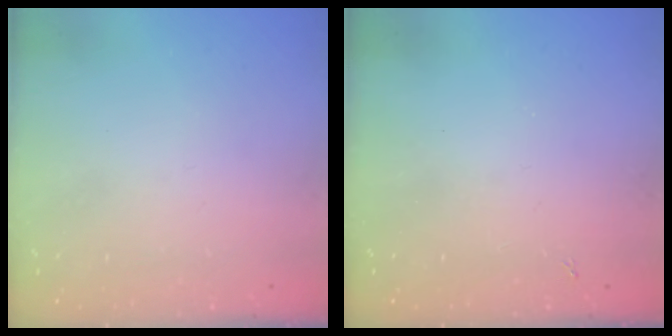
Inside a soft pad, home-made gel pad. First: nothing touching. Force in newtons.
{"total": 1.3, "press": 1.3, "slide": 0.3}